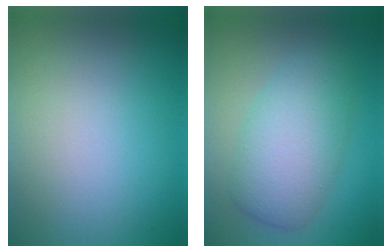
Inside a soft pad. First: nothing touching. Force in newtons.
{"total": 6.1, "press": 6.1, "slide": 0.2}